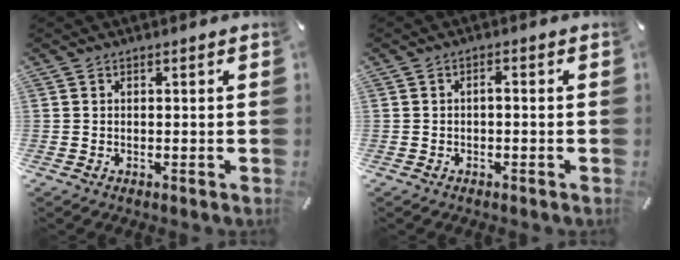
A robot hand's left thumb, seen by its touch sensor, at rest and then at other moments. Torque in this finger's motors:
{"motor_torque": [0.35, 0.21, 0.18, 0.21, 0.00]}